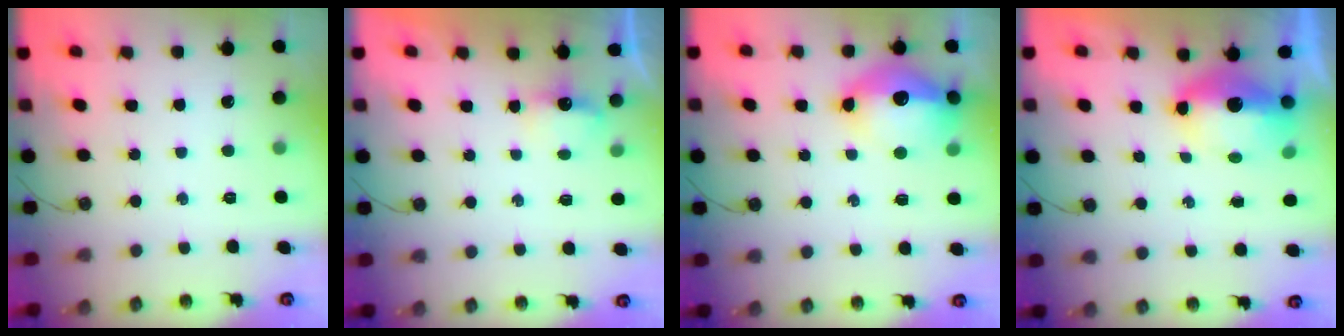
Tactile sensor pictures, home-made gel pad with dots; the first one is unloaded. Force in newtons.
{"total": 4.0, "press": 3.9, "slide": 0.6}
{"total": 15.0, "press": 14.9, "slide": 1.7}
{"total": 8.4, "press": 8.2, "slide": 1.8}